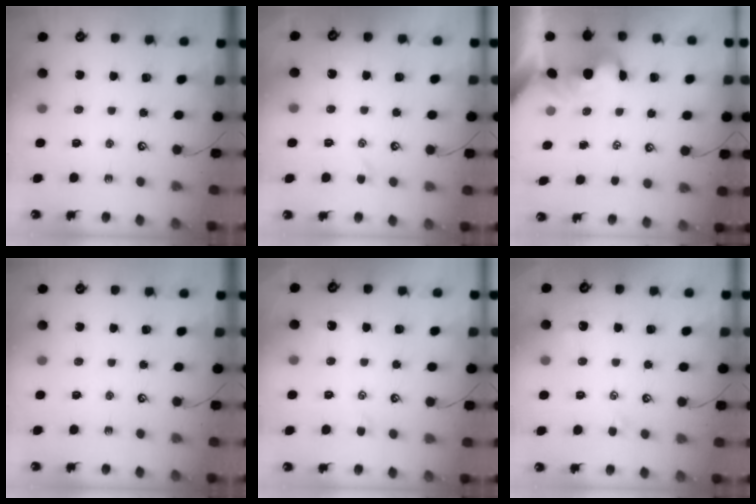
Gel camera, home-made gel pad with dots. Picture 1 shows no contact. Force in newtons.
{"total": 1.2, "press": 1.0, "slide": 0.6}
{"total": 0.8, "press": 0.6, "slide": 0.4}
{"total": 0.0}
{"total": 1.3, "press": 1.0, "slide": 0.8}
{"total": 0.0}